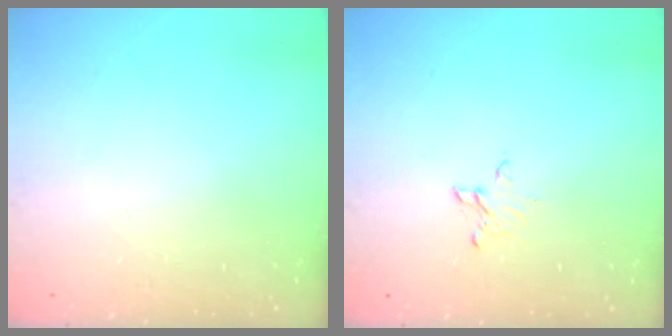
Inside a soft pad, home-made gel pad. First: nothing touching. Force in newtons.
{"total": 3.4, "press": 3.4, "slide": 0.3}